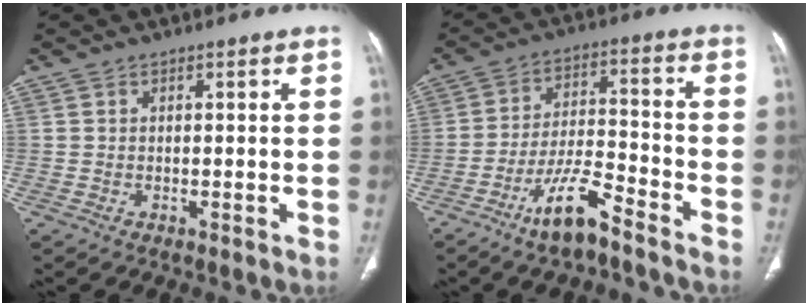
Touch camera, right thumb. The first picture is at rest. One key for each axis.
{"total": 9.7, "fx": -7.0, "fy": 2.2, "fz": 6.4, "tx": -0.118, "ty": 0.049, "tz": -0.128}